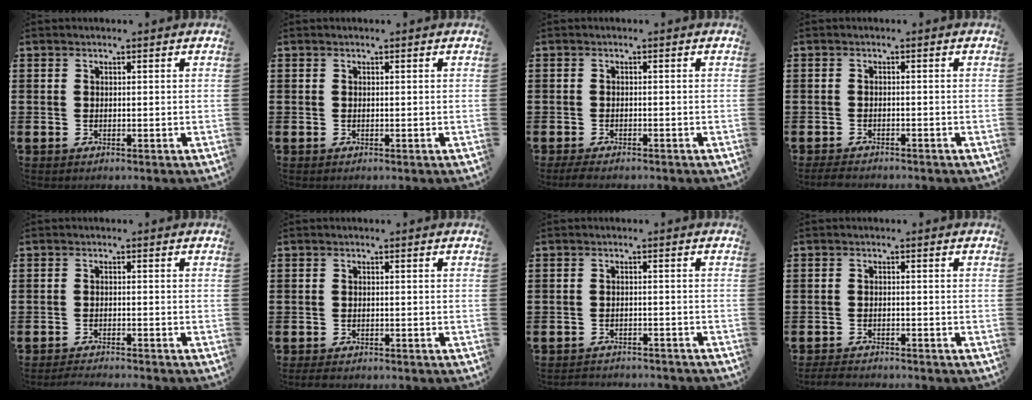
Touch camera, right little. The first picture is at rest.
{"total": 0.0}
{"total": 1.2, "force": [-1.0, 0.2, 0.5], "torque": [-0.011, 0.000, -0.021]}
{"total": 1.4, "force": [-1.3, 0.2, 0.4], "torque": [-0.011, 0.003, -0.028]}
{"total": 1.4, "force": [-1.4, -0.2, 0.1], "torque": [-0.002, 0.001, -0.027]}
{"total": 0.9, "force": [-0.8, 0.3, 0.4], "torque": [-0.010, 0.001, -0.017]}
{"total": 1.7, "force": [-1.7, 0.0, -0.2], "torque": [-0.002, 0.003, -0.038]}
{"total": 1.7, "force": [-1.7, 0.1, 0.2], "torque": [-0.007, 0.003, -0.036]}